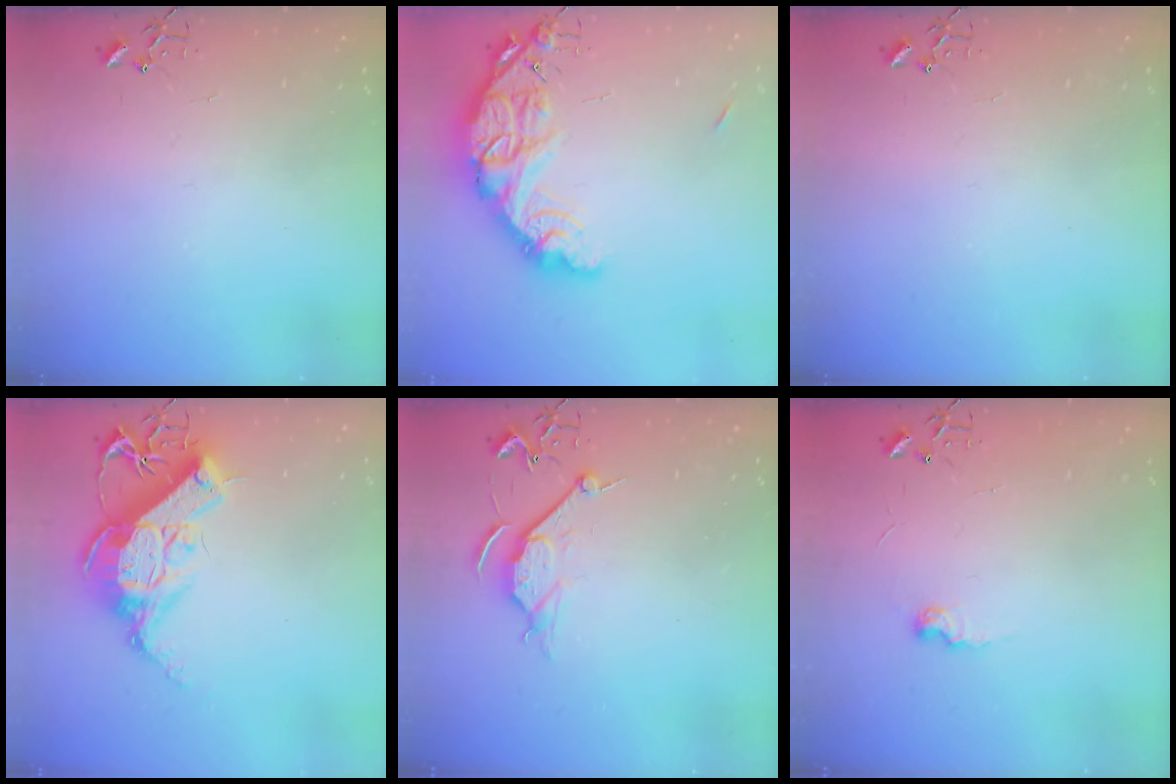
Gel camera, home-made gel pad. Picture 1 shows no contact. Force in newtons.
{"total": 20.6, "press": 20.5, "slide": 1.7}
{"total": 0.0}
{"total": 17.6, "press": 17.4, "slide": 2.4}
{"total": 6.8, "press": 6.8, "slide": 0.7}
{"total": 6.0, "press": 6.0, "slide": 0.5}